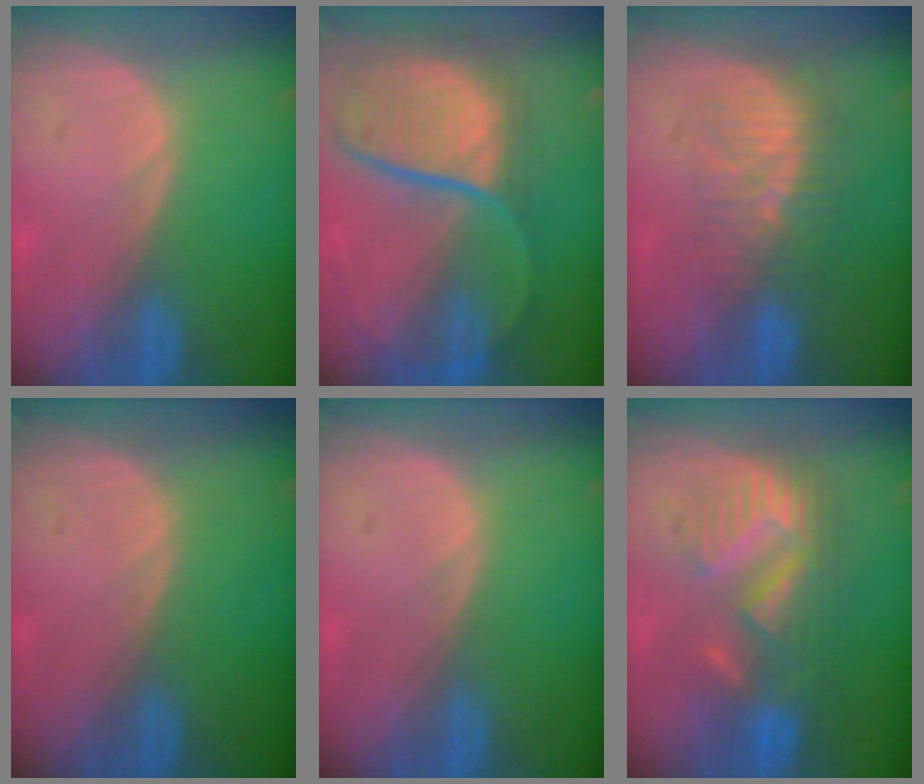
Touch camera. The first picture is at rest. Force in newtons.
{"total": 12.1, "press": 10.0, "slide": 6.8}
{"total": 7.8, "press": 7.4, "slide": 2.6}
{"total": 0.0}
{"total": 0.0}
{"total": 8.8, "press": 8.7, "slide": 1.5}